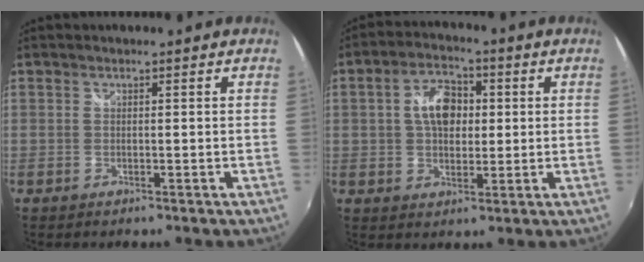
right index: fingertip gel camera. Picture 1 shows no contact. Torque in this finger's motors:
{"motor_torque": [1.08, 0.26, 0.43, 0.10]}